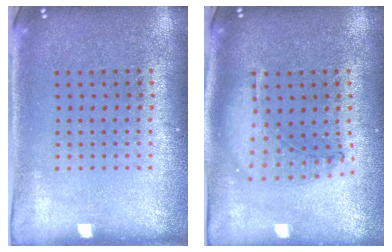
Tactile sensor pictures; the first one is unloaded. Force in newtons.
{"total": 1.1, "press": 1.0, "slide": 0.2}